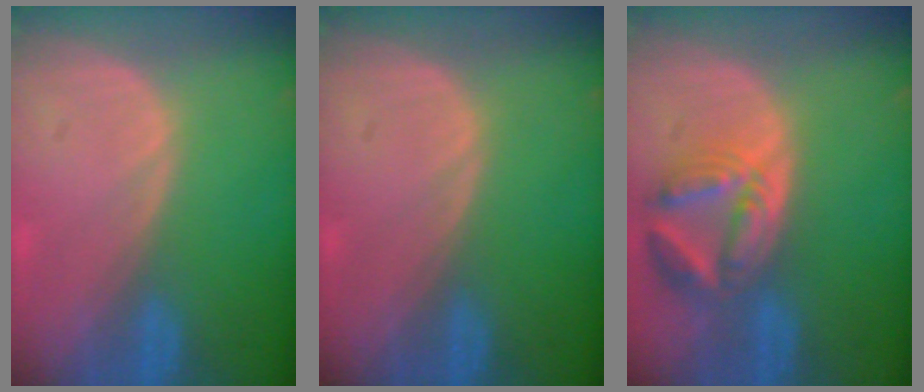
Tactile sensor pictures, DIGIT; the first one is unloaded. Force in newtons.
{"total": 0.0}
{"total": 8.2, "press": 7.2, "slide": 3.9}